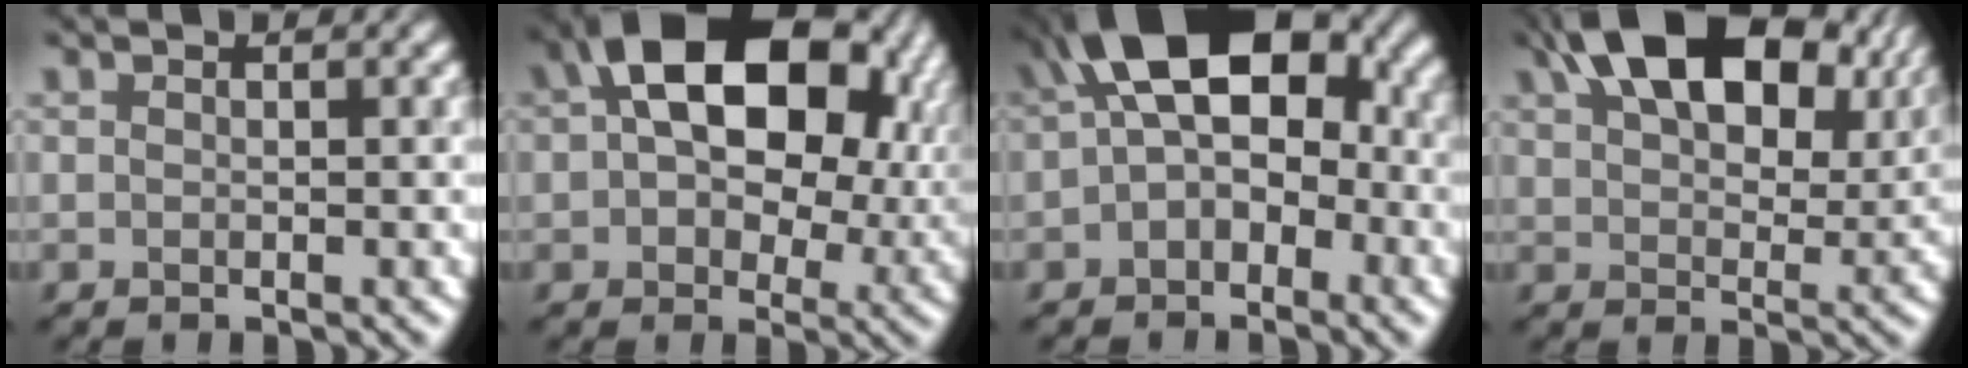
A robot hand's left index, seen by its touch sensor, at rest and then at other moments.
{"total": 15.9, "force": [5.4, 10.0, 11.1], "torque": [-0.156, 0.018, 0.102]}
{"total": 12.0, "force": [1.8, 7.1, 9.5], "torque": [-0.129, 0.034, 0.011]}
{"total": 13.9, "force": [7.6, 7.4, 9.0], "torque": [-0.140, 0.022, 0.136]}